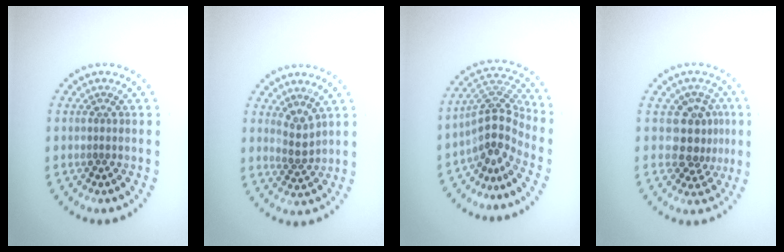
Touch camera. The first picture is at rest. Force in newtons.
{"total": 1.7, "press": 1.5, "slide": 0.9}
{"total": 3.8, "press": 2.7, "slide": 2.8}
{"total": 3.4, "press": 3.0, "slide": 1.6}